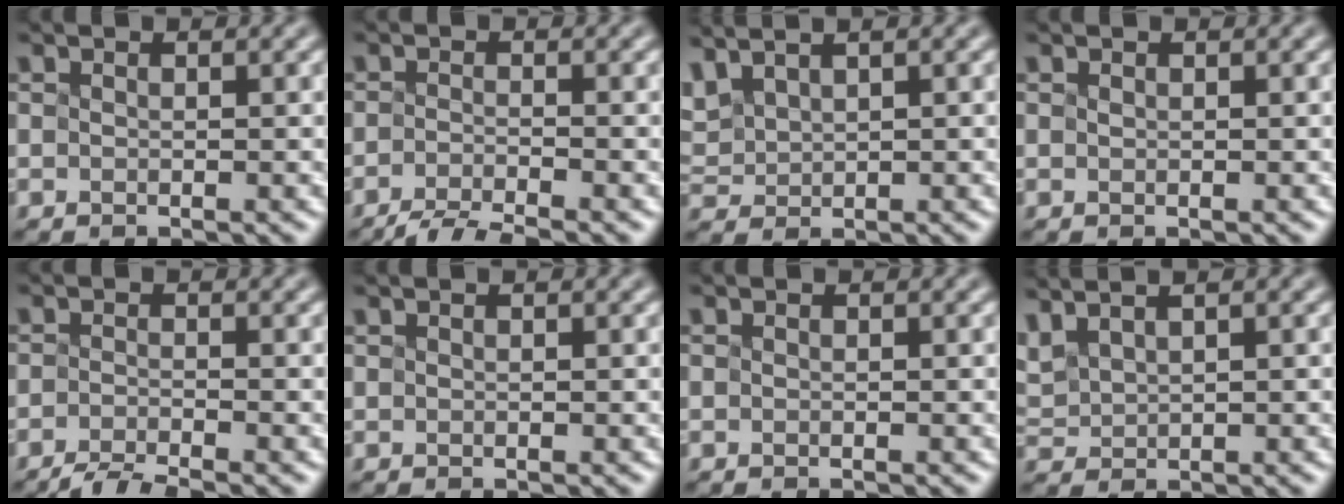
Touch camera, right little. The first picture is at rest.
{"total": 3.4, "force": [-3.2, -0.1, 1.1], "torque": [-0.018, -0.001, -0.054]}
{"total": 2.4, "force": [2.2, 0.6, 0.8], "torque": [-0.047, 0.024, 0.063]}
{"total": 0.0}
{"total": 2.9, "force": [-2.8, -0.1, 0.7], "torque": [-0.010, 0.000, -0.047]}
{"total": 0.7, "force": [0.4, 0.3, 0.4], "torque": [-0.003, 0.006, -0.001]}
{"total": 0.0}
{"total": 2.4, "force": [2.0, 0.7, 1.0], "torque": [-0.049, 0.024, 0.059]}